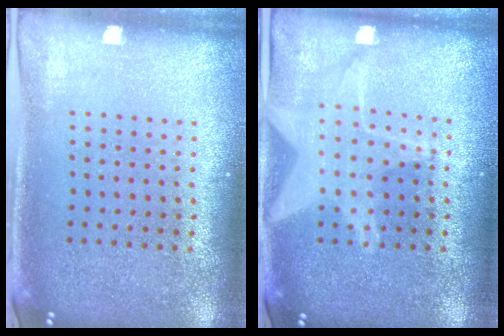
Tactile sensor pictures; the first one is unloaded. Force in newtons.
{"total": 1.6, "press": 1.6, "slide": 0.2}